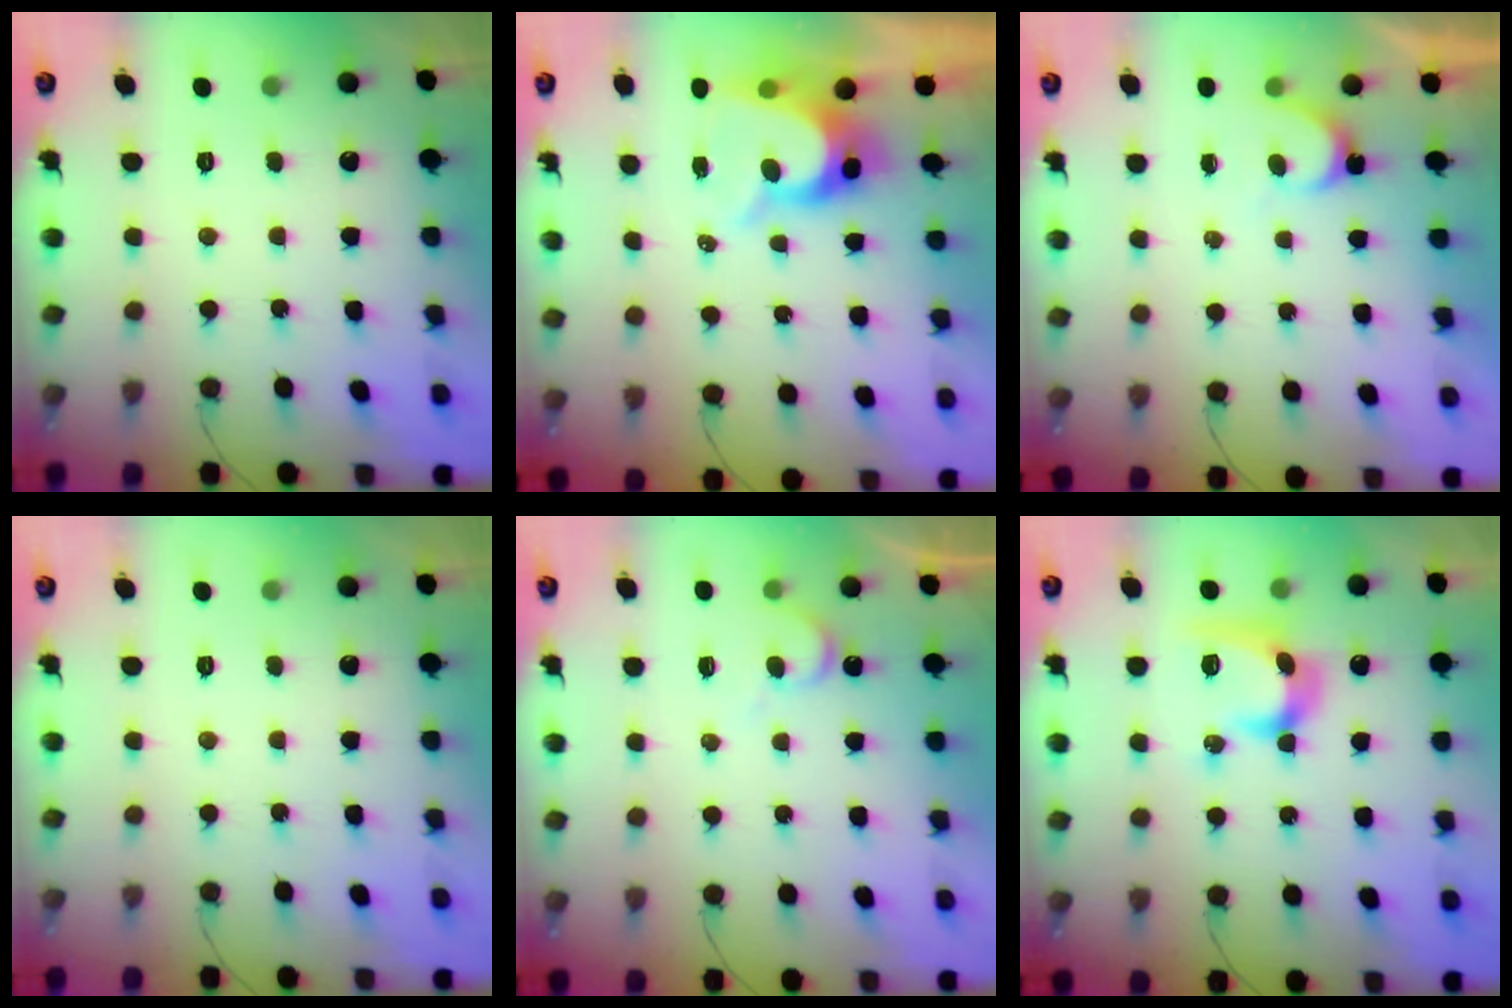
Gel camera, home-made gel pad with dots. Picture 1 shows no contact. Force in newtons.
{"total": 7.9, "press": 7.8, "slide": 0.7}
{"total": 5.4, "press": 5.3, "slide": 0.4}
{"total": 0.0}
{"total": 6.5, "press": 6.5, "slide": 0.3}
{"total": 11.8, "press": 11.8, "slide": 0.4}